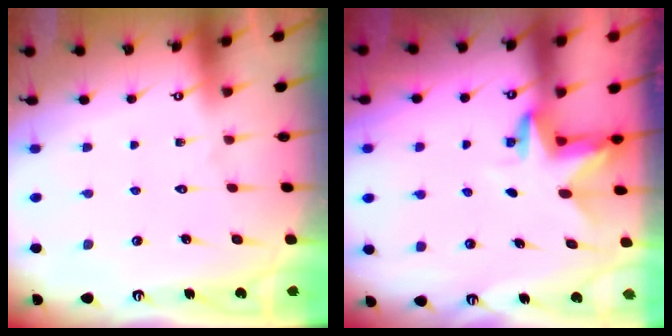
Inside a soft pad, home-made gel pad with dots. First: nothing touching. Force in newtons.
{"total": 3.3, "press": 3.3, "slide": 0.1}